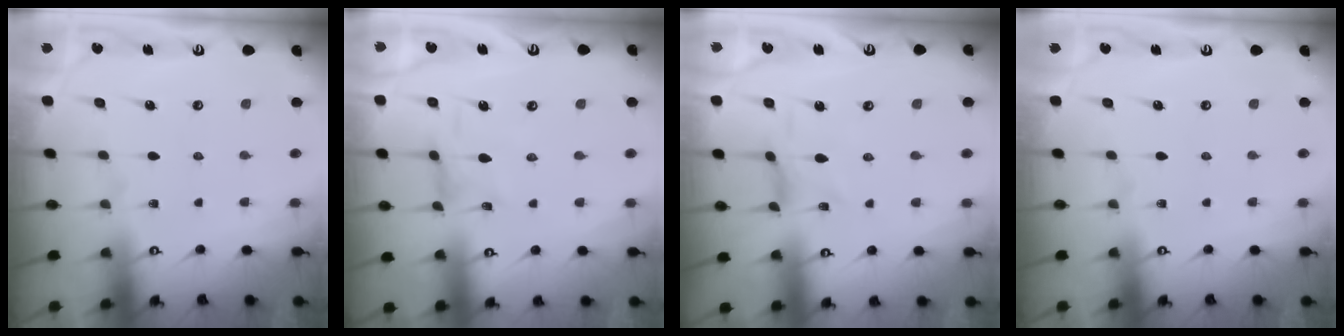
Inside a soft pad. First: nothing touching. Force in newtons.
{"total": 1.2, "press": 1.2, "slide": 0.4}
{"total": 1.8, "press": 1.8, "slide": 0.3}
{"total": 0.0}